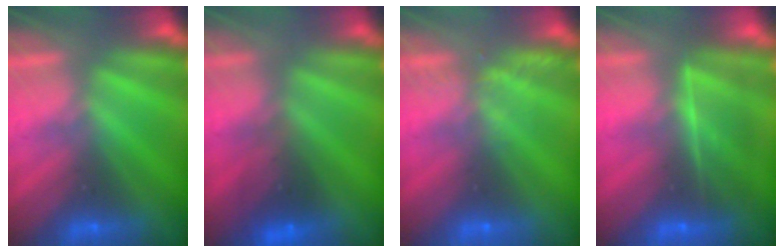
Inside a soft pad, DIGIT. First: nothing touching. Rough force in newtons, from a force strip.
{"total": 8.0}
{"total": 2.2}
{"total": 6.3}